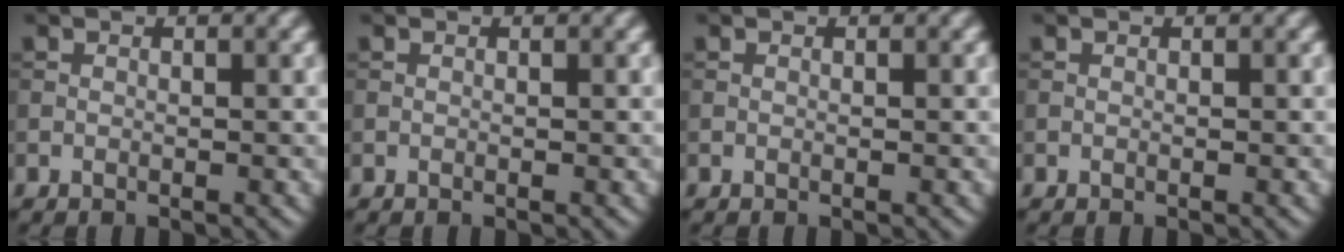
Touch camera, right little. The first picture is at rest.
{"total": 0.0}
{"total": 0.0}
{"total": 0.0}